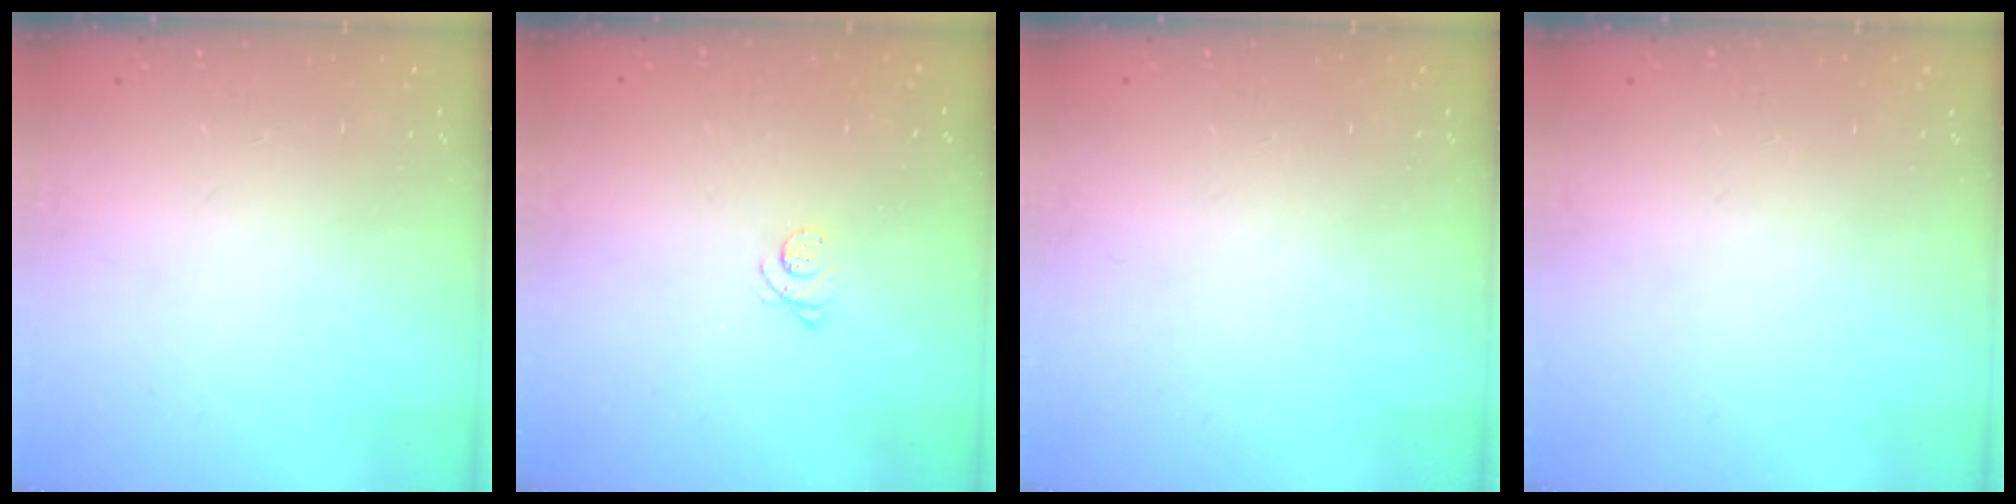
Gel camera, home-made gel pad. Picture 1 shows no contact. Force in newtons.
{"total": 2.5, "press": 2.5, "slide": 0.3}
{"total": 0.0}
{"total": 0.0}